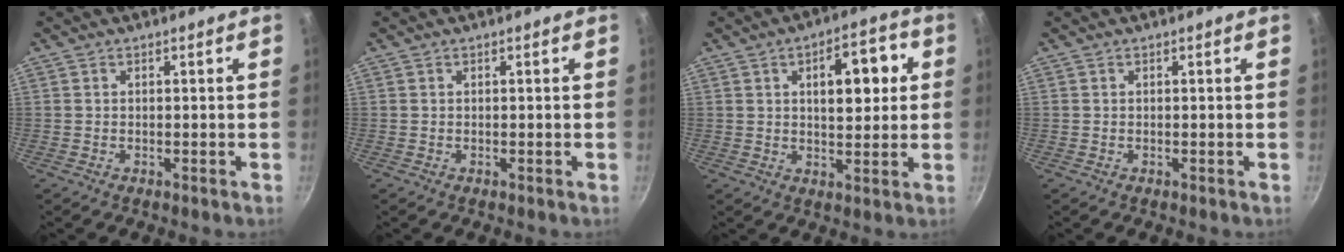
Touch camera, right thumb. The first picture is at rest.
{"total": 0.0}
{"total": 10.9, "force": [2.5, 5.4, 9.1], "torque": [-0.094, 0.004, 0.032]}
{"total": 0.0}